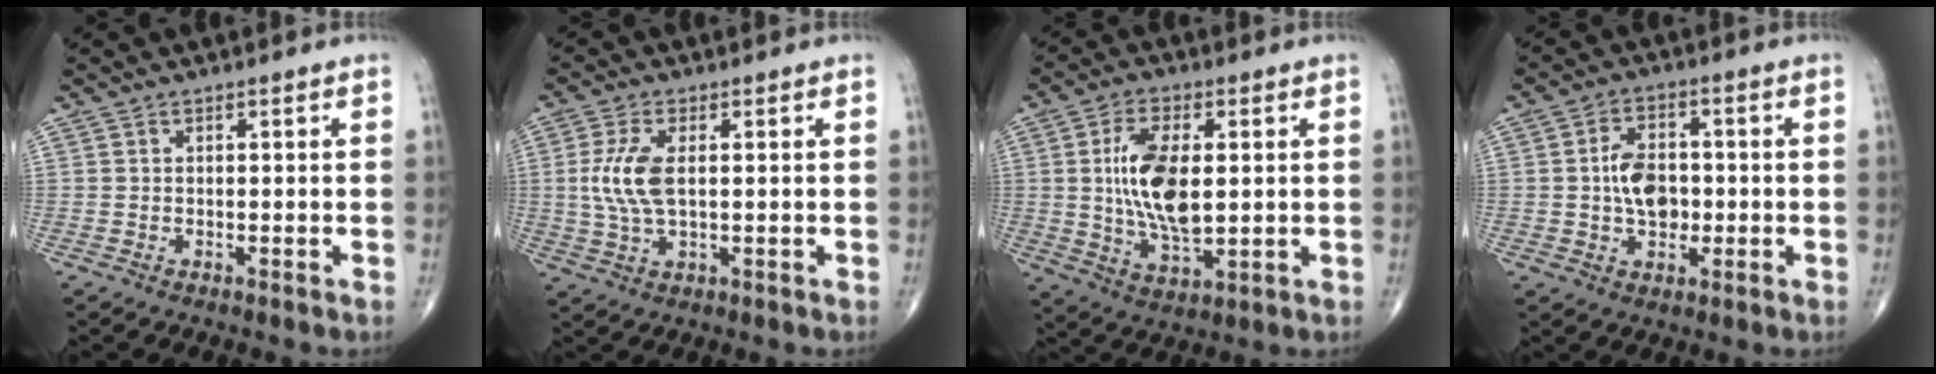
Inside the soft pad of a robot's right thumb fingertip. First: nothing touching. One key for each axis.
{"total": 7.7, "fx": 0.7, "fy": 3.5, "fz": 6.8, "tx": -0.161, "ty": -0.003, "tz": 0.016}
{"total": 13.3, "fx": 1.3, "fy": 6.4, "fz": 11.6, "tx": -0.214, "ty": -0.011, "tz": 0.028}
{"total": 7.7, "fx": -0.4, "fy": 5.1, "fz": 5.8, "tx": -0.082, "ty": 0.011, "tz": -0.011}